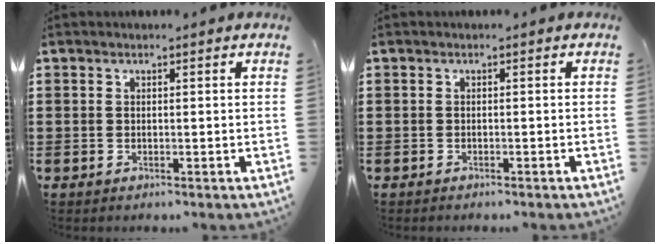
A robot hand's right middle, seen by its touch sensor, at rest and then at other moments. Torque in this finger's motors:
{"motor_torque": [-0.30, 0.34, -0.02, -0.01]}